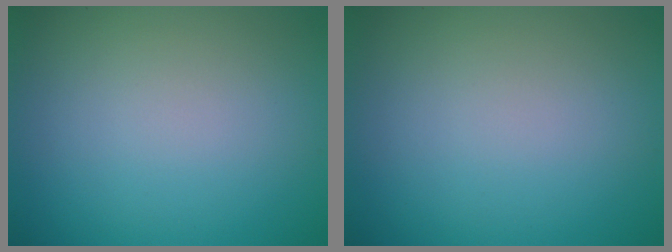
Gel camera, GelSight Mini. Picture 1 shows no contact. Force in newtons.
{"total": 0.0}